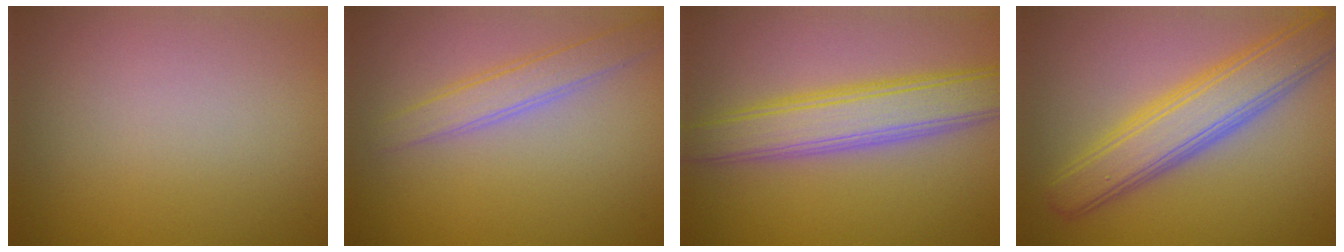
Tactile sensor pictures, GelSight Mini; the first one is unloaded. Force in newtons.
{"total": 2.8, "press": 2.8, "slide": 0.1}
{"total": 5.9, "press": 5.8, "slide": 0.4}
{"total": 6.5, "press": 6.5, "slide": 0.3}